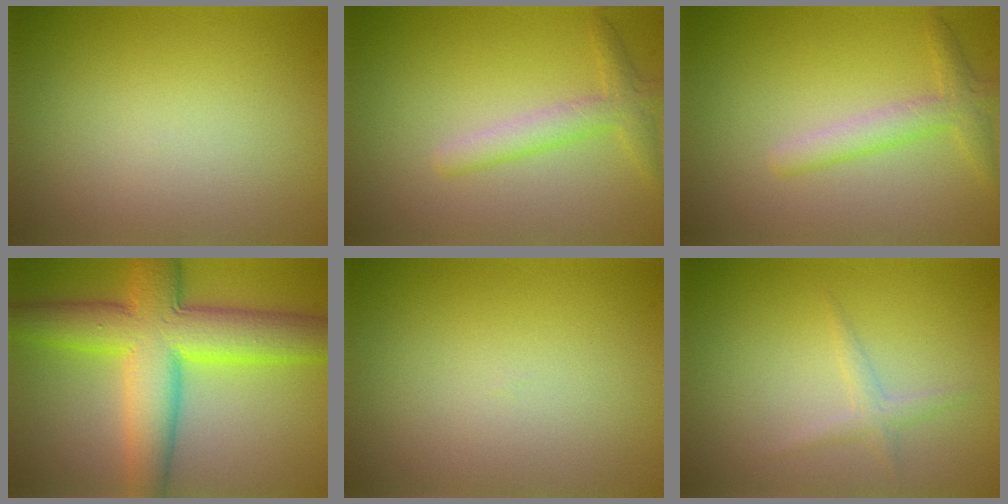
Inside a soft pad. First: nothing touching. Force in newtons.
{"total": 2.5, "press": 2.5, "slide": 0.1}
{"total": 2.5, "press": 2.5, "slide": 0.1}
{"total": 10.0, "press": 10.0, "slide": 0.1}
{"total": 0.0}
{"total": 1.4, "press": 1.4, "slide": 0.0}